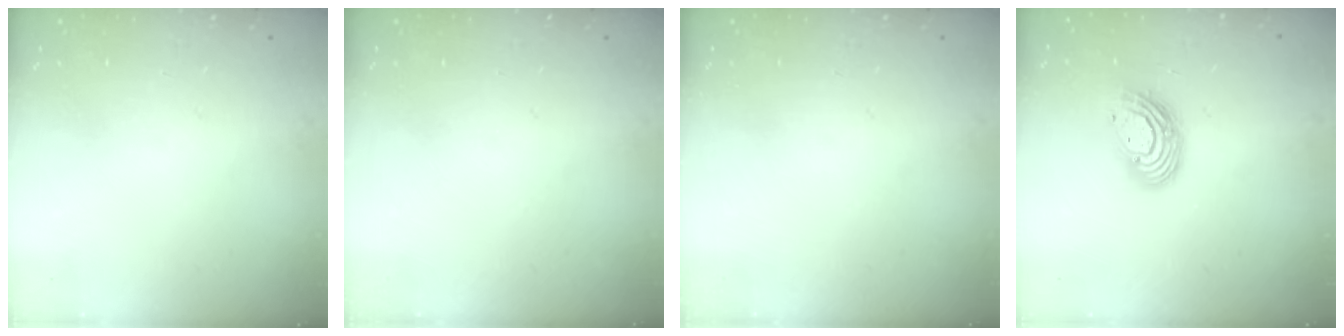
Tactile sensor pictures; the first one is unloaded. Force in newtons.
{"total": 0.0}
{"total": 0.0}
{"total": 11.3, "press": 11.2, "slide": 0.9}